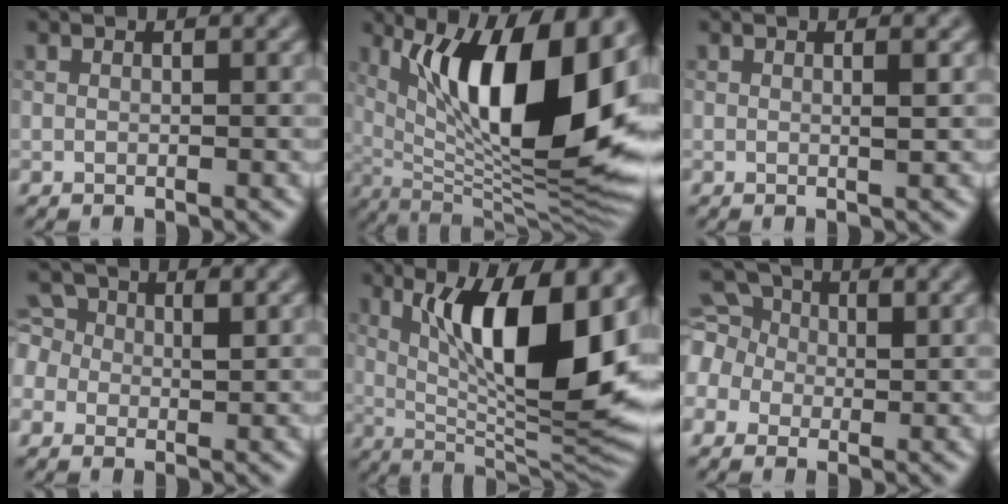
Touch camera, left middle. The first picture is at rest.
{"total": 14.6, "force": [4.1, 5.3, 13.0], "torque": [-0.177, -0.005, 0.064]}
{"total": 0.9, "force": [0.0, 0.2, 0.9], "torque": [-0.006, 0.002, -0.002]}
{"total": 3.4, "force": [0.6, 3.0, 1.6], "torque": [-0.020, 0.015, -0.008]}
{"total": 13.1, "force": [3.2, 4.3, 12.0], "torque": [-0.161, -0.001, 0.055]}
{"total": 6.2, "force": [1.6, 5.3, 2.7], "torque": [-0.065, 0.041, 0.006]}